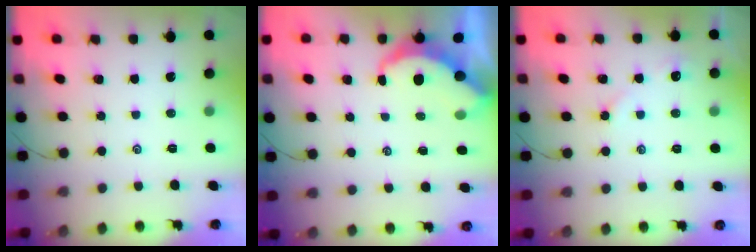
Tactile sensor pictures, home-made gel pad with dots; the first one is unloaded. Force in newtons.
{"total": 5.1, "press": 5.1, "slide": 0.3}
{"total": 4.2, "press": 4.2, "slide": 0.7}